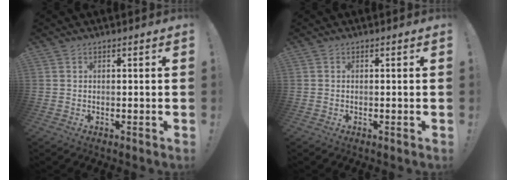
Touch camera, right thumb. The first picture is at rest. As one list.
[{"total": 0.0}]